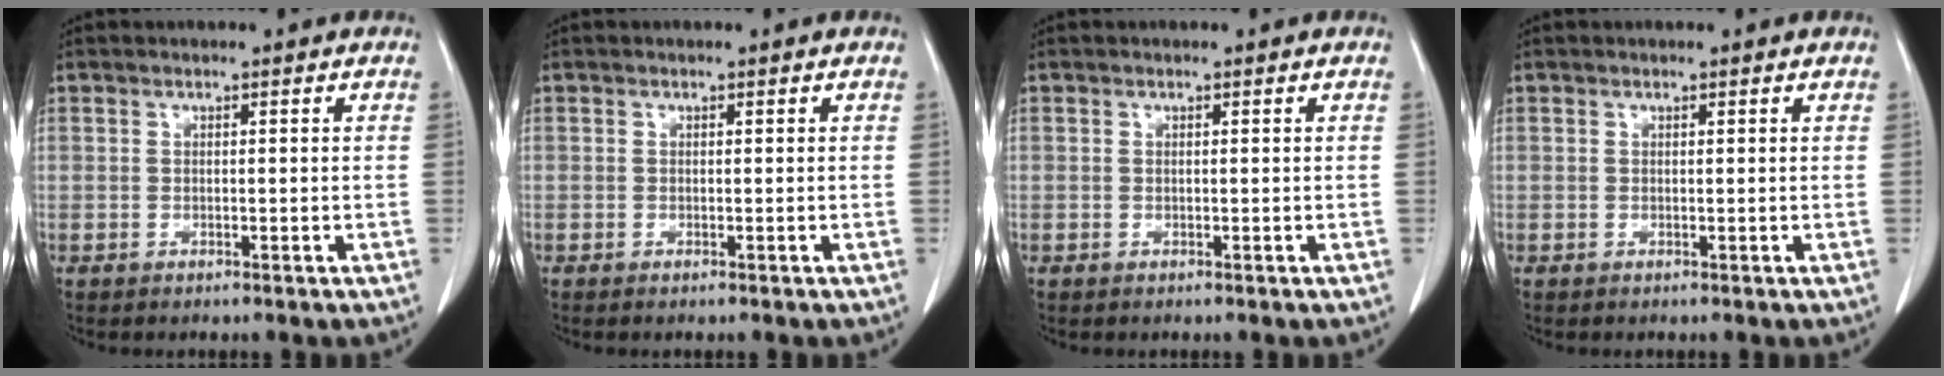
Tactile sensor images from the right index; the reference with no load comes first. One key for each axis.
{"total": 0.0}
{"total": 0.0}
{"total": 0.0}